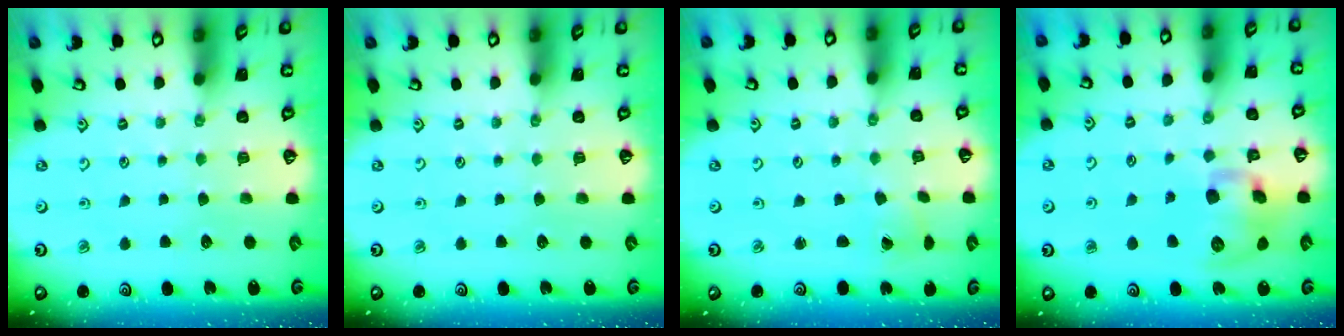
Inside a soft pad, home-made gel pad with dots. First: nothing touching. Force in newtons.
{"total": 0.0}
{"total": 0.6, "press": 0.6, "slide": 0.0}
{"total": 12.9, "press": 12.7, "slide": 2.1}